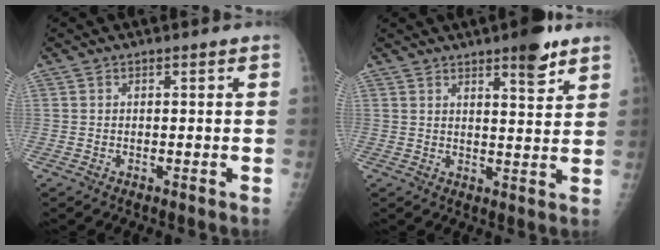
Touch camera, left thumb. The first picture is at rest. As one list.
[{"total": 6.7, "force": [4.4, 1.7, 4.7], "torque": [-0.056, -0.026, 0.060]}]